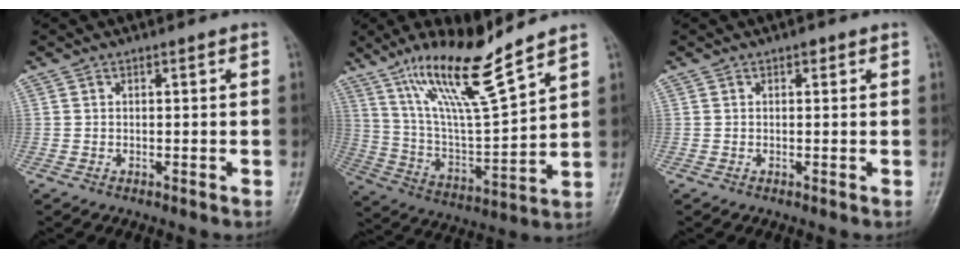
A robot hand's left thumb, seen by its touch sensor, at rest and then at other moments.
{"total": 16.7, "force": [11.9, 1.9, 11.6], "torque": [-0.200, -0.066, 0.229]}
{"total": 0.9, "force": [0.5, 0.6, 0.5], "torque": [-0.001, 0.000, 0.004]}